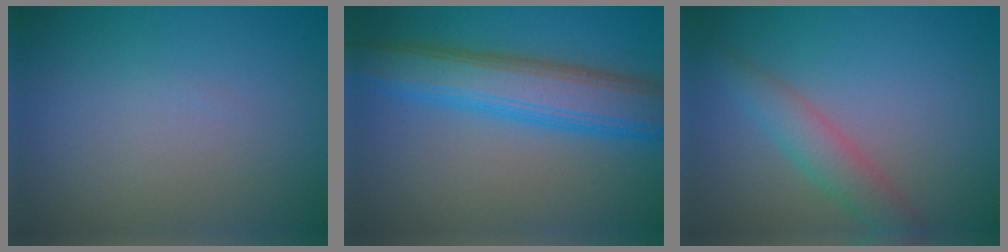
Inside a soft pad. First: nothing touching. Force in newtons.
{"total": 7.7, "press": 7.7, "slide": 0.2}
{"total": 3.0, "press": 3.0, "slide": 0.1}